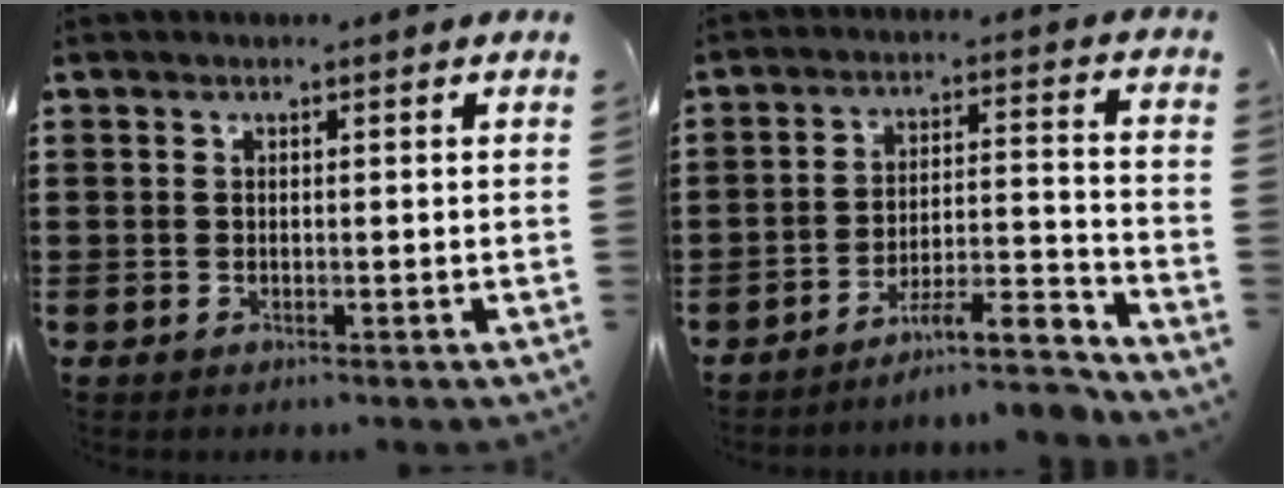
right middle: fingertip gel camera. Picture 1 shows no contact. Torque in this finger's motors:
{"motor_torque": [1.52, 0.62, 0.37, 0.11]}